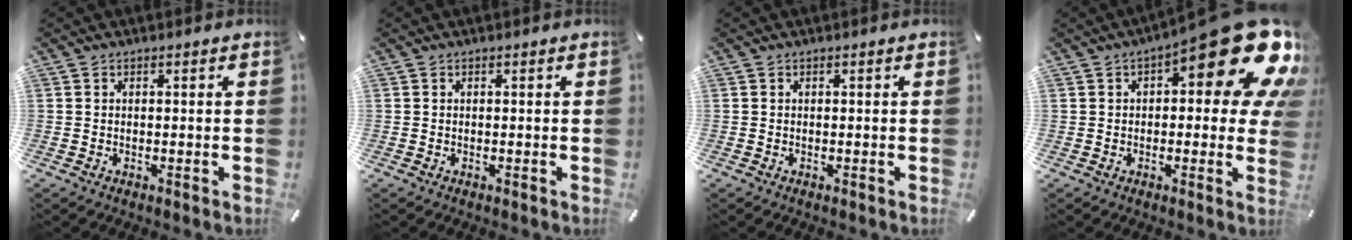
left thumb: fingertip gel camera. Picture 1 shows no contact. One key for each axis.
{"total": 0.0}
{"total": 0.0}
{"total": 21.1, "fx": 9.9, "fy": 7.6, "fz": 17.0, "tx": -0.214, "ty": -0.071, "tz": 0.164}